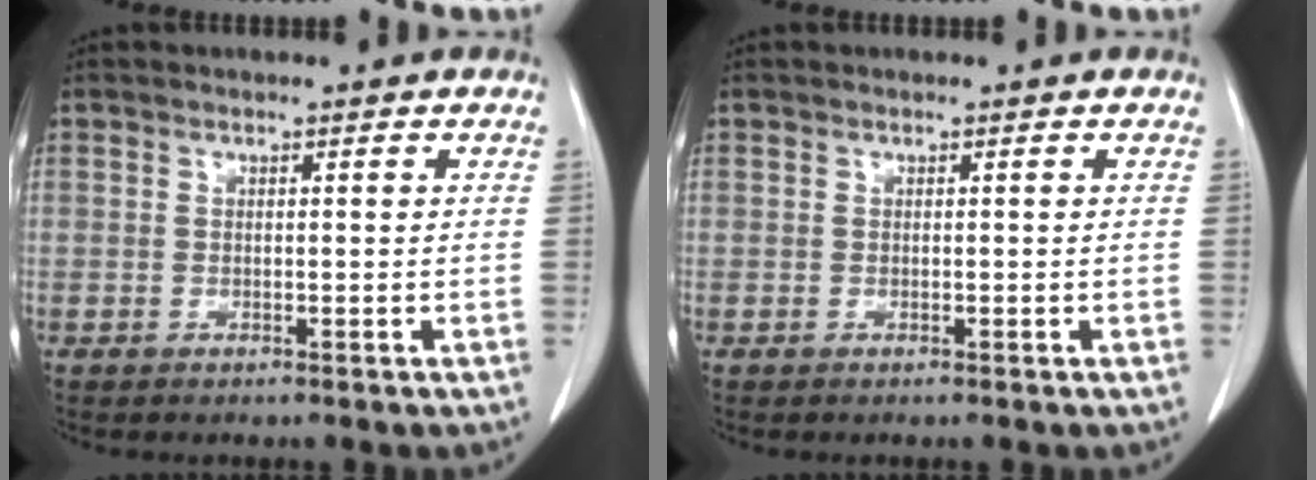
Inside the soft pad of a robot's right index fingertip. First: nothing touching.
{"total": 0.0}